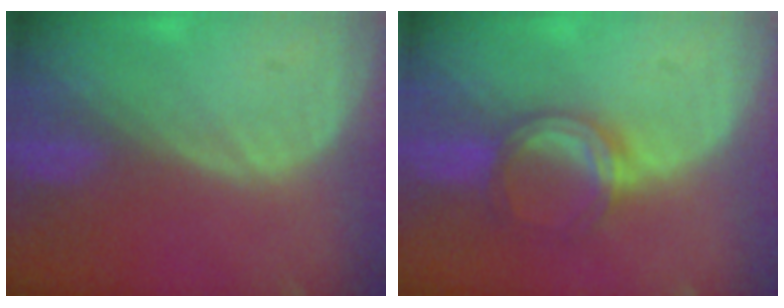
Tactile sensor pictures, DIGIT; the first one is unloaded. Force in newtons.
{"total": 5.2, "press": 4.9, "slide": 1.7}